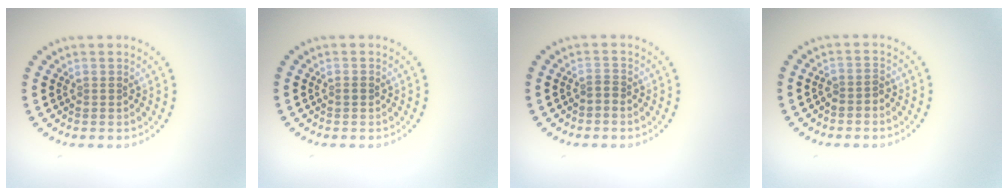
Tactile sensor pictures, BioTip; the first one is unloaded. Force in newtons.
{"total": 0.5, "press": 0.5, "slide": 0.1}
{"total": 0.6, "press": 0.4, "slide": 0.5}
{"total": 1.1, "press": 1.0, "slide": 0.6}